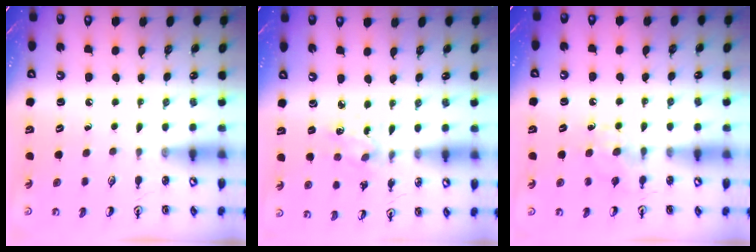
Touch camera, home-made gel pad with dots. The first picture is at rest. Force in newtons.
{"total": 2.2, "press": 2.1, "slide": 0.5}
{"total": 6.0, "press": 6.0, "slide": 0.7}